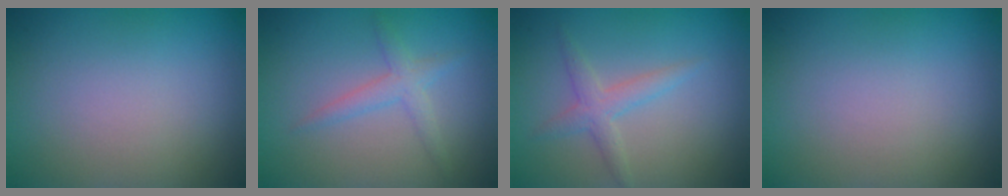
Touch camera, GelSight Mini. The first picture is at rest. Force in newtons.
{"total": 2.0, "press": 2.0, "slide": 0.1}
{"total": 2.1, "press": 2.1, "slide": 0.1}
{"total": 0.0}